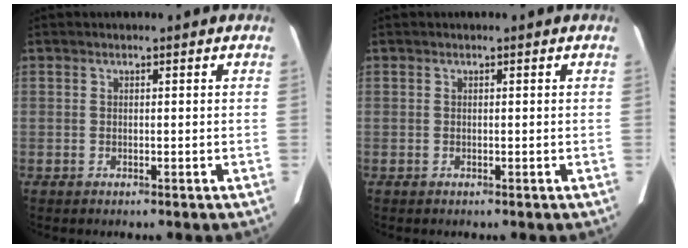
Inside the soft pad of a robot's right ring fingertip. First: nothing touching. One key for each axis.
{"total": 0.0}